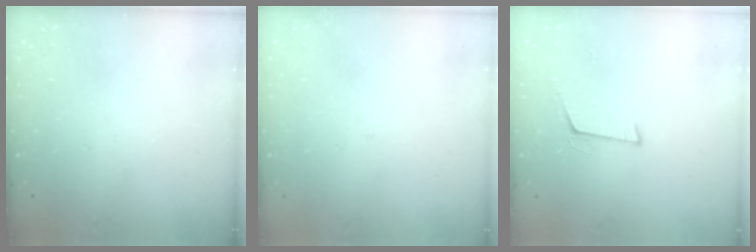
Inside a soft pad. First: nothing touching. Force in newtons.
{"total": 1.7, "press": 1.6, "slide": 0.1}
{"total": 5.9, "press": 5.6, "slide": 2.0}